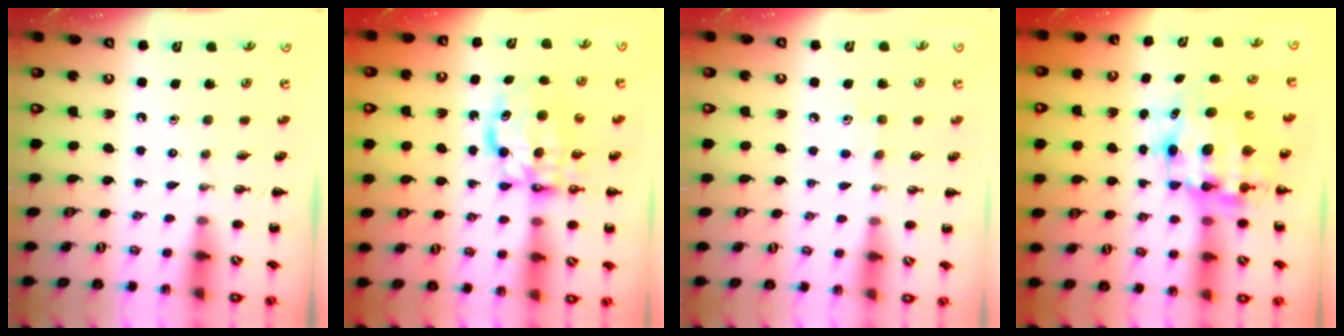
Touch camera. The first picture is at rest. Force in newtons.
{"total": 7.9, "press": 7.7, "slide": 1.4}
{"total": 5.1, "press": 4.9, "slide": 1.5}
{"total": 8.6, "press": 8.2, "slide": 2.3}